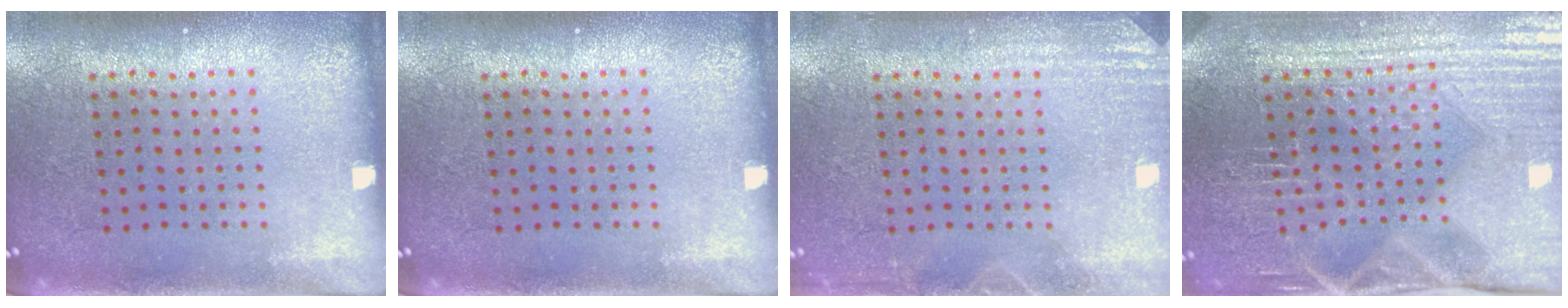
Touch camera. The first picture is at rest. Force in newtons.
{"total": 0.0}
{"total": 2.6, "press": 2.5, "slide": 0.4}
{"total": 4.3, "press": 4.2, "slide": 1.0}